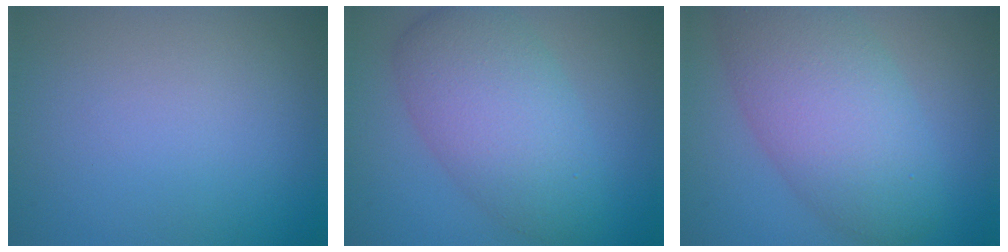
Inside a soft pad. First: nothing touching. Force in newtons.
{"total": 7.0, "press": 7.0, "slide": 0.2}
{"total": 8.2, "press": 8.2, "slide": 0.3}